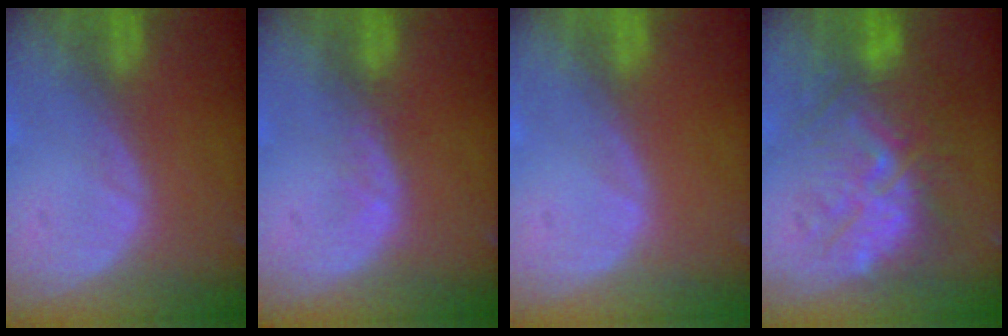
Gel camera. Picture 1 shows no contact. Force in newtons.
{"total": 1.1, "press": 1.1, "slide": 0.3}
{"total": 0.0}
{"total": 9.8, "press": 9.7, "slide": 1.0}